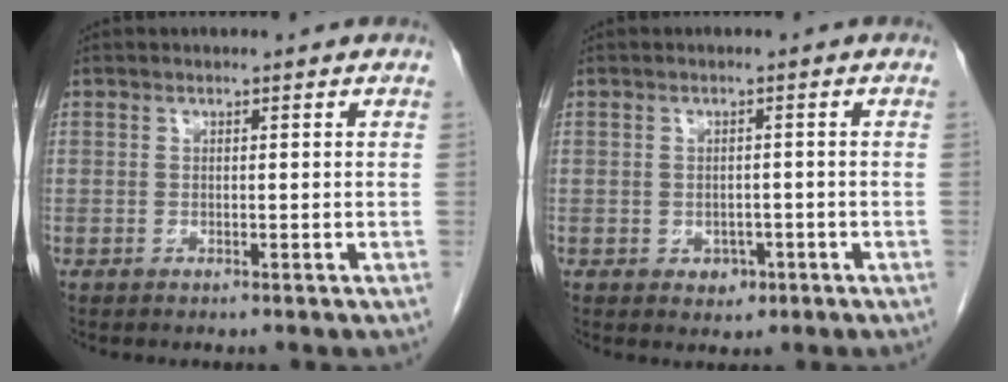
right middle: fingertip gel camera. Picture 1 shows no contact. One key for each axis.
{"total": 2.2, "fx": -1.0, "fy": 1.6, "fz": 1.1, "tx": -0.014, "ty": 0.002, "tz": -0.005}